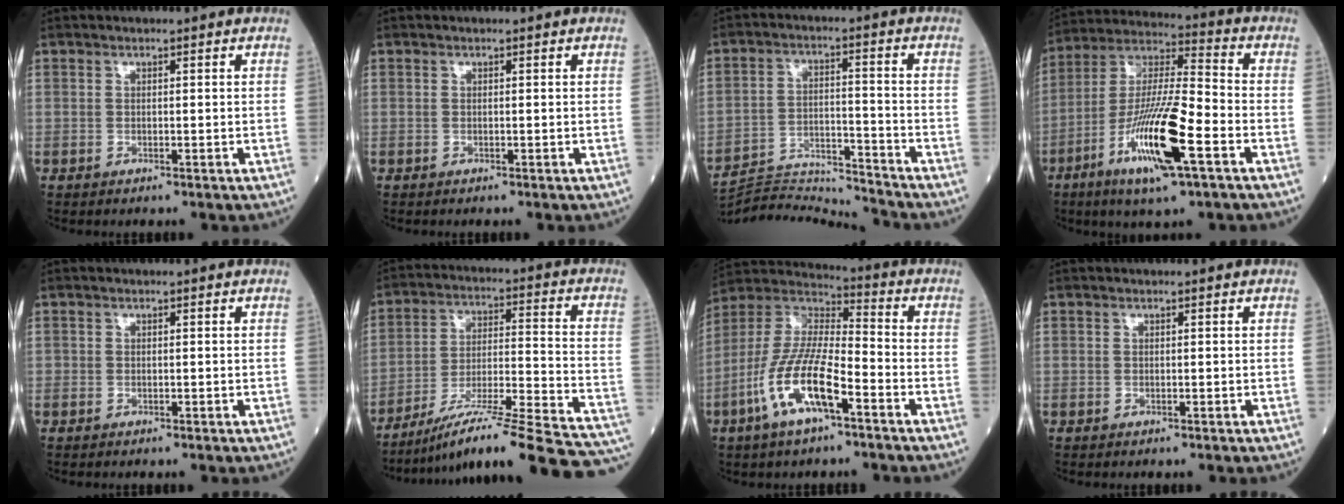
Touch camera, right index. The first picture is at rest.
{"total": 0.0}
{"total": 12.7, "force": [-12.5, -2.3, -0.2], "torque": [-0.001, 0.011, -0.214]}
{"total": 17.5, "force": [-6.5, 2.1, 16.1], "torque": [-0.316, -0.019, -0.116]}
{"total": 0.0}
{"total": 27.5, "force": [-24.2, 0.6, 13.1], "torque": [-0.120, -0.006, -0.348]}
{"total": 13.8, "force": [-6.0, 3.6, 11.9], "torque": [-0.249, 0.000, -0.118]}
{"total": 0.0}